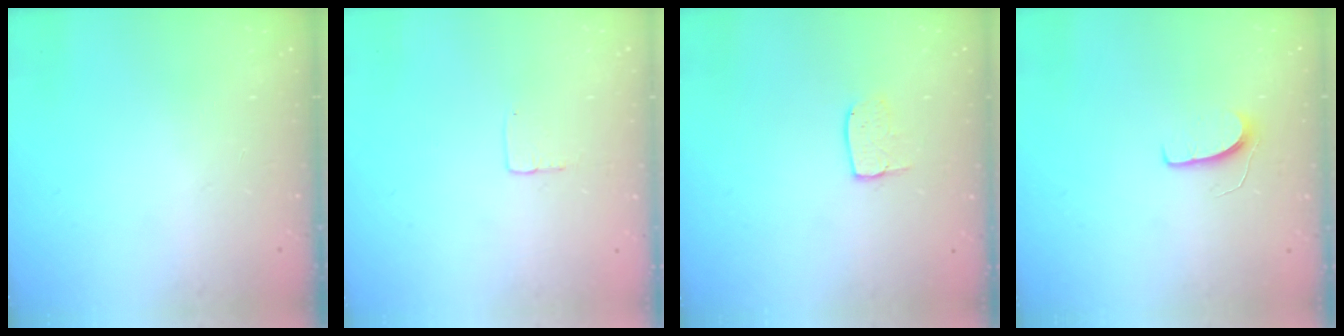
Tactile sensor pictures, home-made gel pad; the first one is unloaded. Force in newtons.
{"total": 2.7, "press": 2.7, "slide": 0.1}
{"total": 5.6, "press": 5.6, "slide": 0.3}
{"total": 5.8, "press": 5.7, "slide": 0.4}